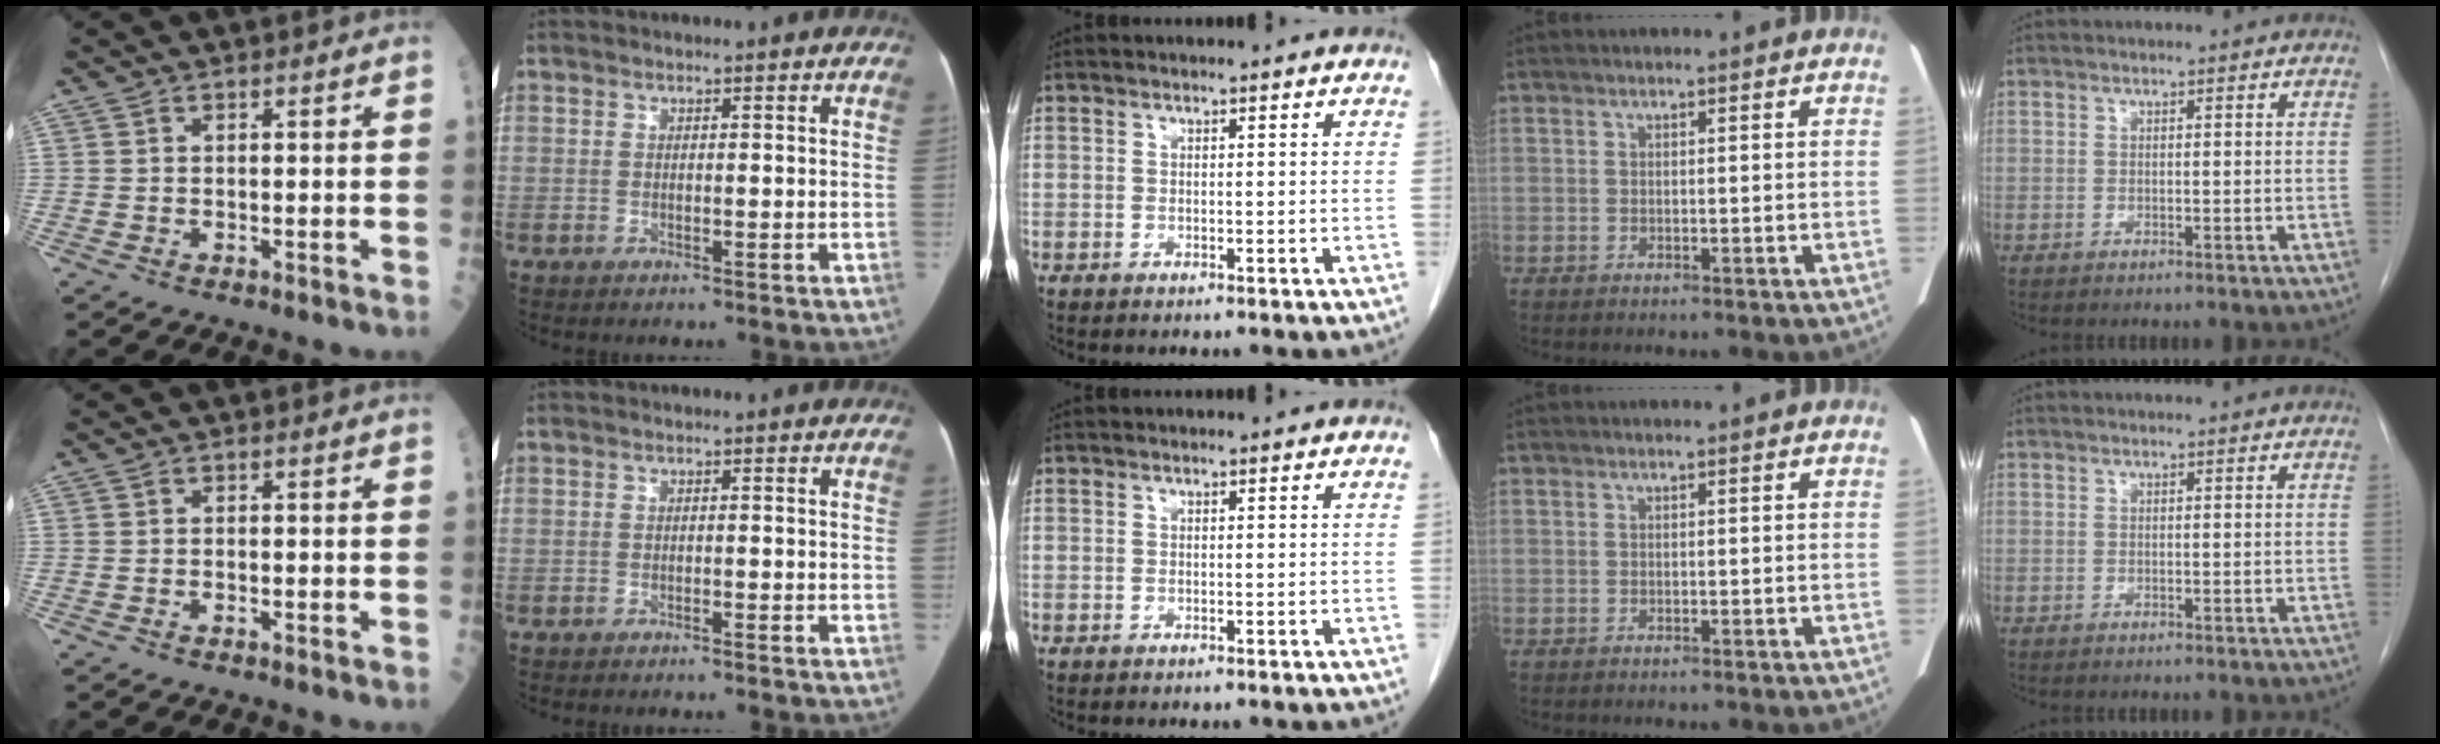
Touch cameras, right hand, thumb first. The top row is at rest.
{"index": {"total": 0.6, "force": [-0.5, 0.0, 0.2], "torque": [-0.009, 0.000, -0.010]}}